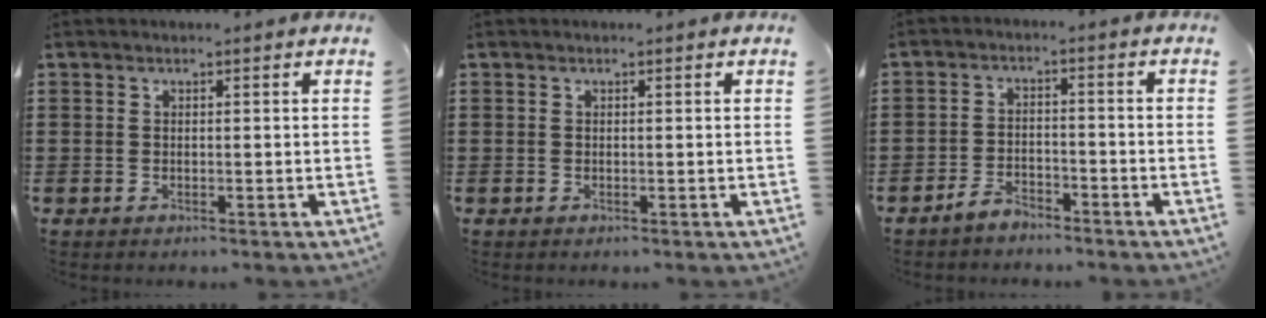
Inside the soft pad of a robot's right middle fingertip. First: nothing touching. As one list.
[{"total": 0.0}, {"total": 3.0, "force": [-2.9, 0.7, 0.8], "torque": [-0.019, 0.004, -0.057]}]